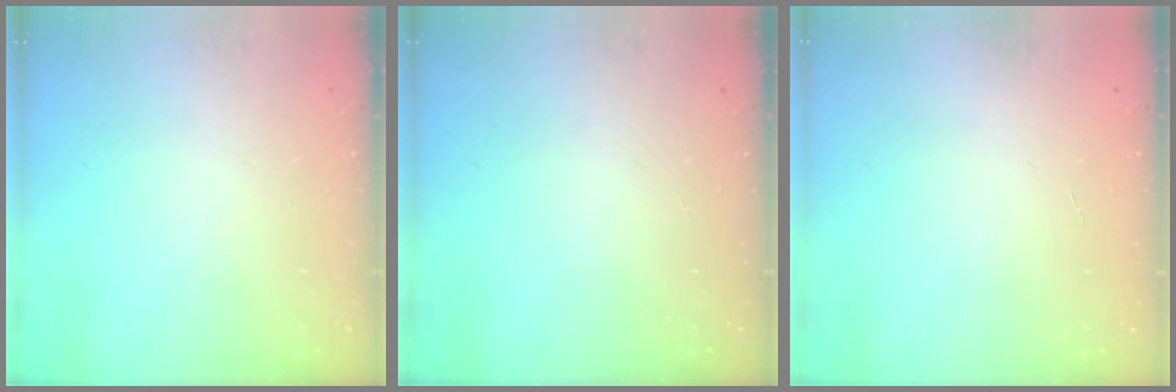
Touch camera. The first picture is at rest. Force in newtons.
{"total": 0.0}
{"total": 0.0}